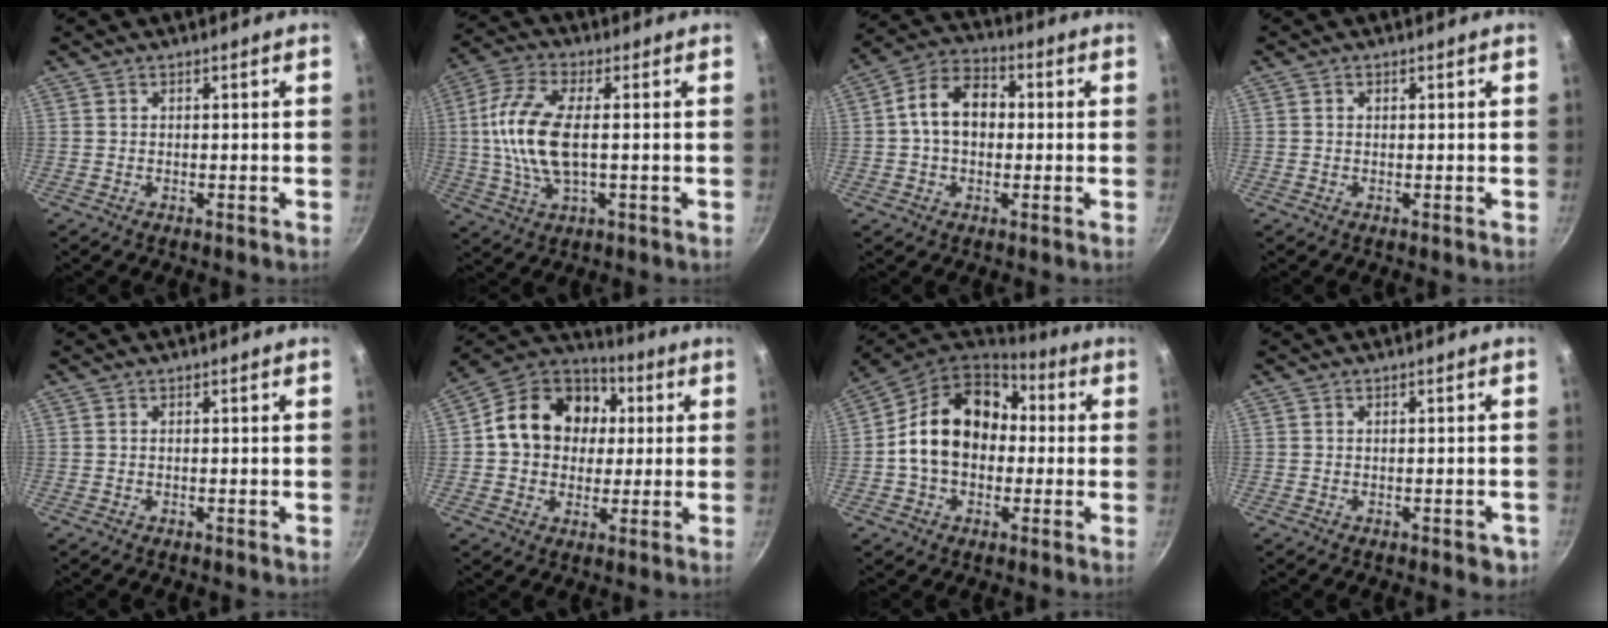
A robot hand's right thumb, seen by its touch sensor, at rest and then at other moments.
{"total": 13.0, "force": [0.3, 5.7, 11.6], "torque": [-0.246, 0.008, -0.004]}
{"total": 10.5, "force": [0.4, 7.6, 7.3], "torque": [-0.095, 0.030, -0.010]}
{"total": 0.5, "force": [0.1, 0.4, 0.2], "torque": [-0.003, 0.003, 0.002]}
{"total": 0.0}
{"total": 17.7, "force": [2.6, 14.3, 10.1], "torque": [-0.141, 0.027, 0.029]}
{"total": 17.8, "force": [0.9, 13.4, 11.7], "torque": [-0.169, 0.041, 0.003]}
{"total": 3.0, "force": [-1.3, 1.5, 2.2], "torque": [-0.014, 0.009, -0.010]}